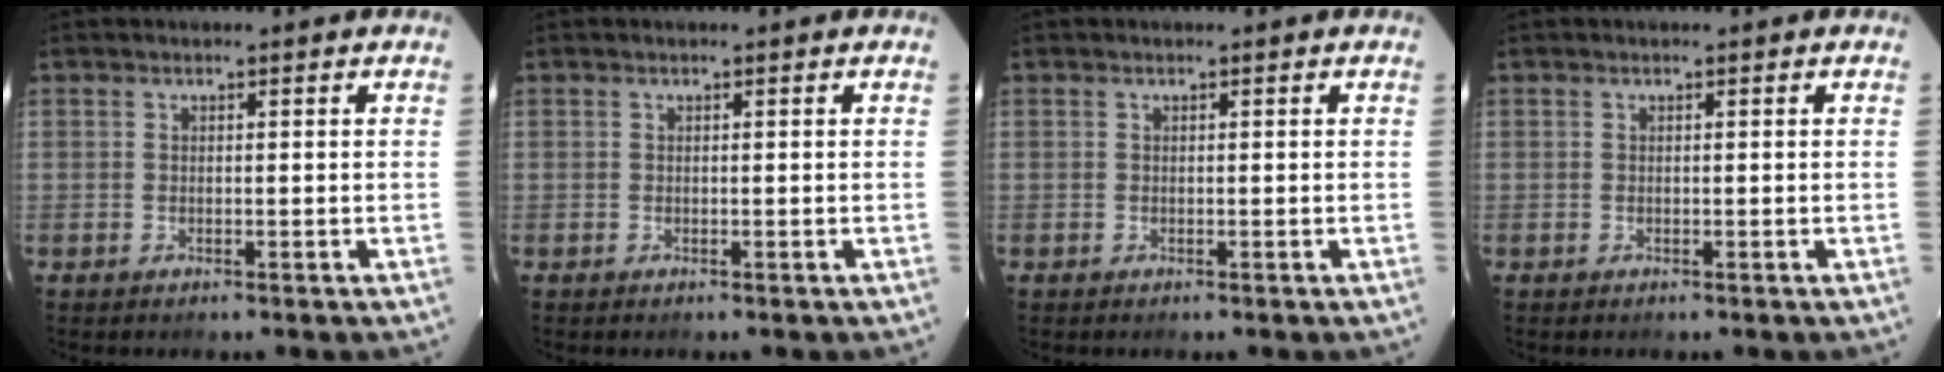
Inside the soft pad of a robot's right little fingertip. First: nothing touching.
{"total": 0.0}
{"total": 0.0}
{"total": 0.0}